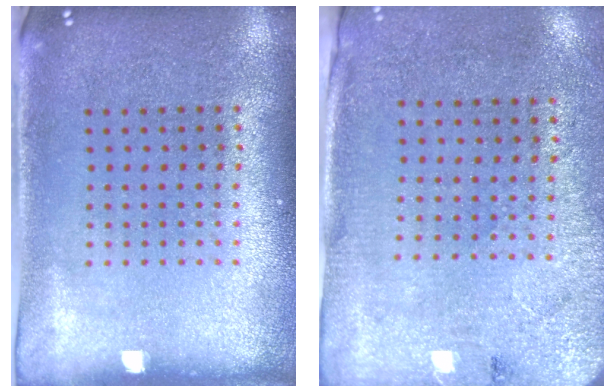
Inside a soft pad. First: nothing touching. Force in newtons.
{"total": 2.7, "press": 2.3, "slide": 1.5}